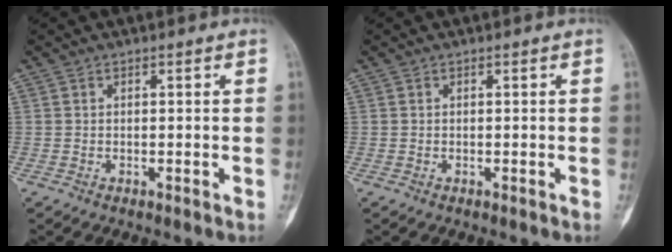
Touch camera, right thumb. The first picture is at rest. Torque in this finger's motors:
{"motor_torque": [0.00, 0.00, 0.09, -0.04, 0.01]}